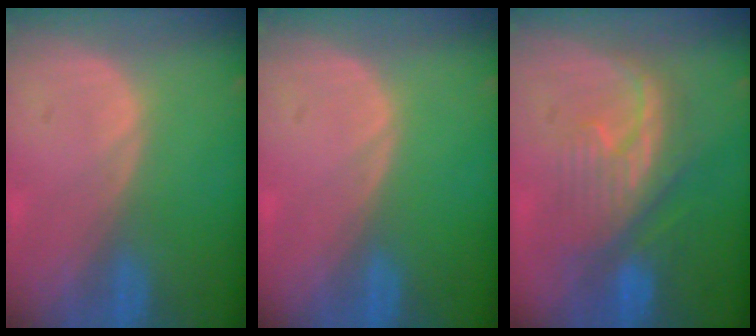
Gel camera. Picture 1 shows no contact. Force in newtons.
{"total": 0.0}
{"total": 7.9, "press": 7.9, "slide": 1.1}